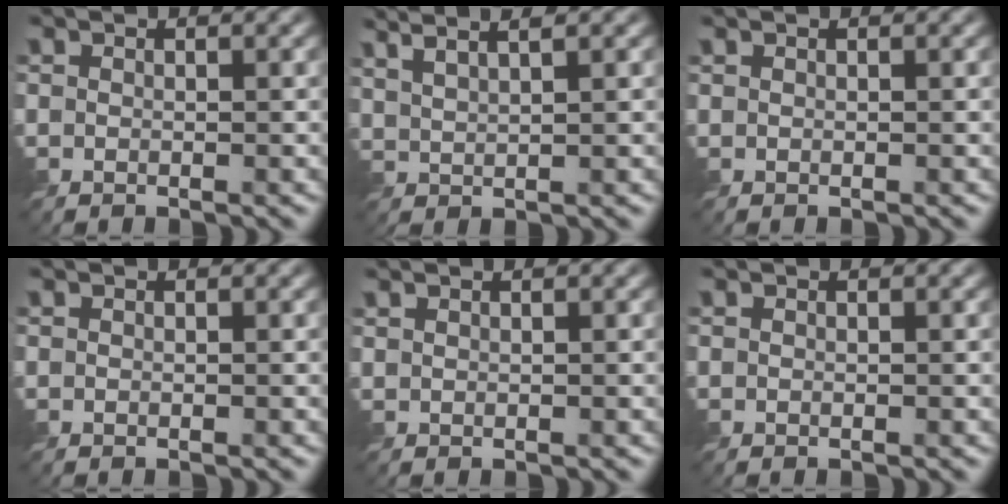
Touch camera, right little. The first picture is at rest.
{"total": 5.1, "force": [3.5, 1.7, 3.3], "torque": [-0.035, 0.026, 0.035]}
{"total": 0.0}
{"total": 0.0}
{"total": 0.7, "force": [0.6, 0.2, 0.3], "torque": [-0.006, -0.001, 0.007]}
{"total": 0.0}